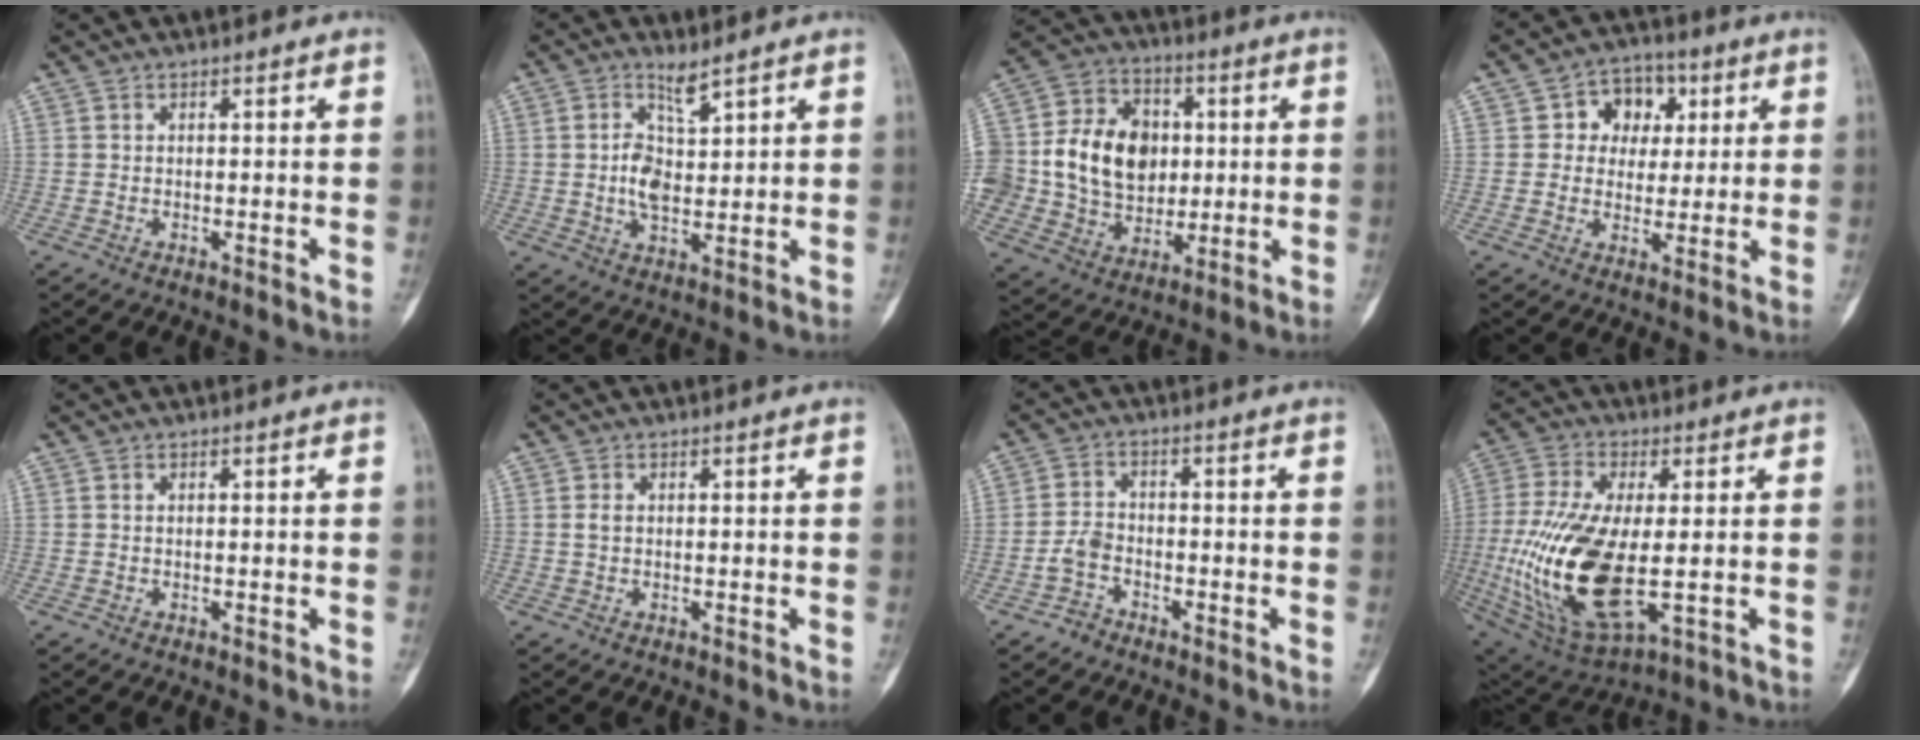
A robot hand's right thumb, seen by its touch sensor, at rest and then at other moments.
{"total": 6.1, "force": [2.6, 2.7, 4.8], "torque": [-0.083, -0.014, 0.056]}
{"total": 21.0, "force": [1.4, 16.8, 12.6], "torque": [-0.208, 0.025, 0.038]}
{"total": 9.1, "force": [2.4, 7.6, 4.4], "torque": [-0.007, 0.003, 0.030]}
{"total": 0.0}
{"total": 1.3, "force": [0.2, 0.9, 0.9], "torque": [-0.011, 0.002, 0.002]}
{"total": 3.9, "force": [-2.4, 2.8, 1.3], "torque": [-0.013, 0.019, -0.050]}
{"total": 21.6, "force": [-2.2, 9.8, 19.1], "torque": [-0.406, -0.017, -0.019]}